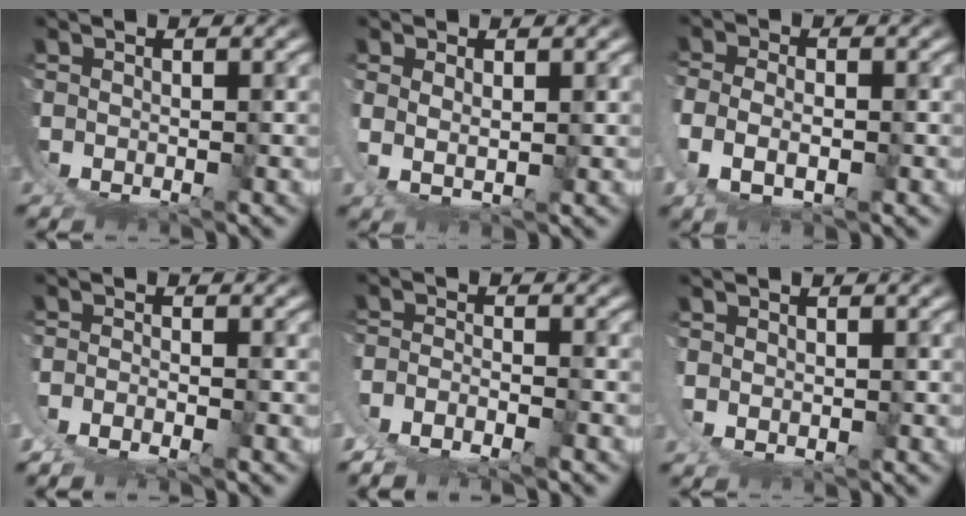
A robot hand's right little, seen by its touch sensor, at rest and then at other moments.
{"total": 2.9, "force": [2.0, 0.8, 2.1], "torque": [-0.051, -0.007, 0.044]}
{"total": 4.1, "force": [1.1, 2.4, 3.2], "torque": [-0.086, -0.018, 0.030]}
{"total": 2.6, "force": [-0.4, 1.9, 1.8], "torque": [-0.036, -0.007, -0.006]}
{"total": 6.2, "force": [-1.1, 5.2, 3.1], "torque": [-0.077, -0.017, -0.019]}
{"total": 1.3, "force": [1.3, 0.1, 0.0], "torque": [-0.006, -0.001, 0.022]}